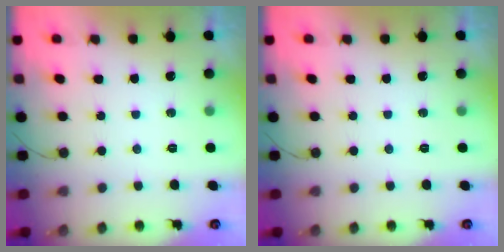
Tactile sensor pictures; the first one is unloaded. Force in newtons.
{"total": 0.0}